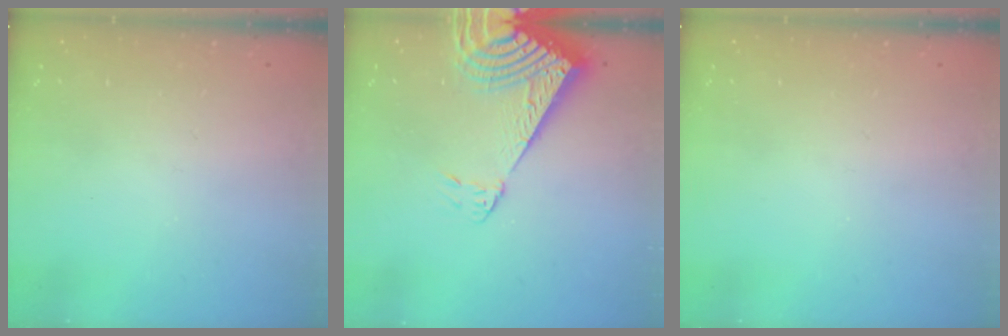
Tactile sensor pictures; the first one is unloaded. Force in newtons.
{"total": 13.3, "press": 13.2, "slide": 1.9}
{"total": 0.0}